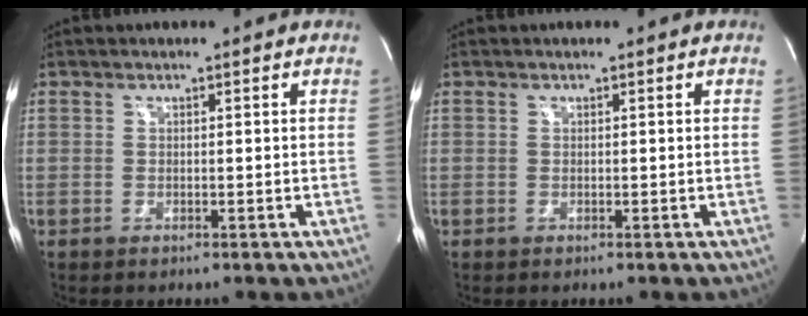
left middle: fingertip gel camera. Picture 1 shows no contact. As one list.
[{"total": 0.0}]